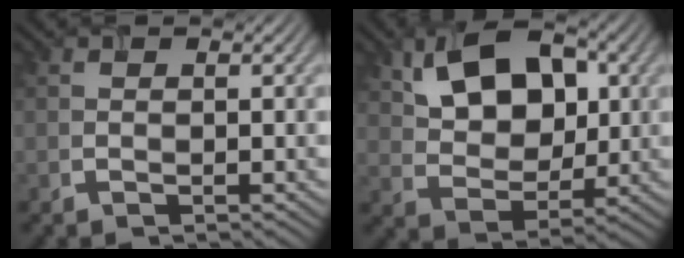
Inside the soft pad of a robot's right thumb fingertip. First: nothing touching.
{"total": 10.8, "force": [3.9, 6.8, 7.3], "torque": [-0.133, 0.006, 0.060]}